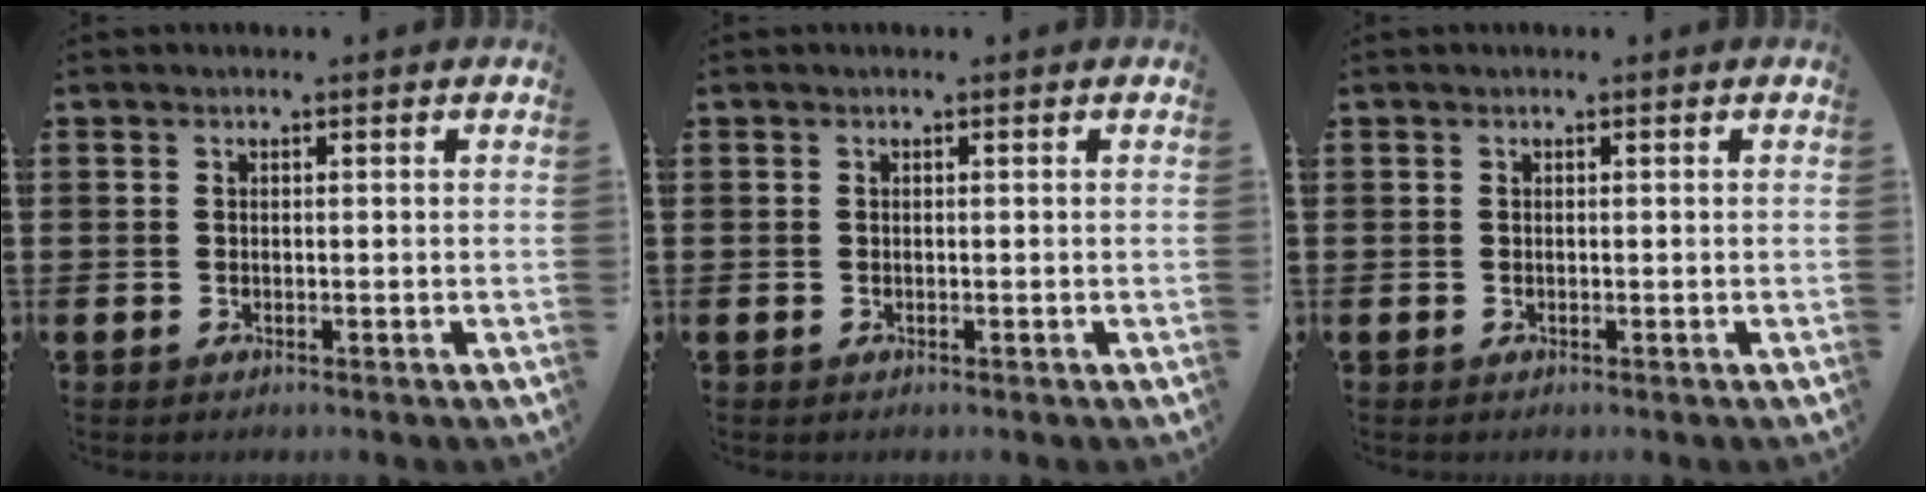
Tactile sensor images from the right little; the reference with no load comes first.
{"total": 0.0}
{"total": 0.0}